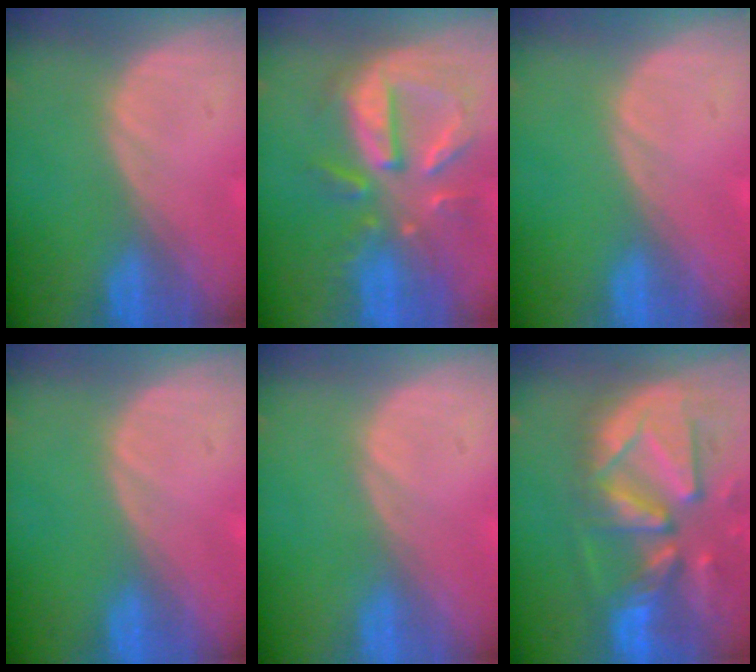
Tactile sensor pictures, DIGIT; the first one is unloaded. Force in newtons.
{"total": 10.8, "press": 9.5, "slide": 5.1}
{"total": 0.0}
{"total": 0.0}
{"total": 0.0}
{"total": 13.3, "press": 11.4, "slide": 6.8}